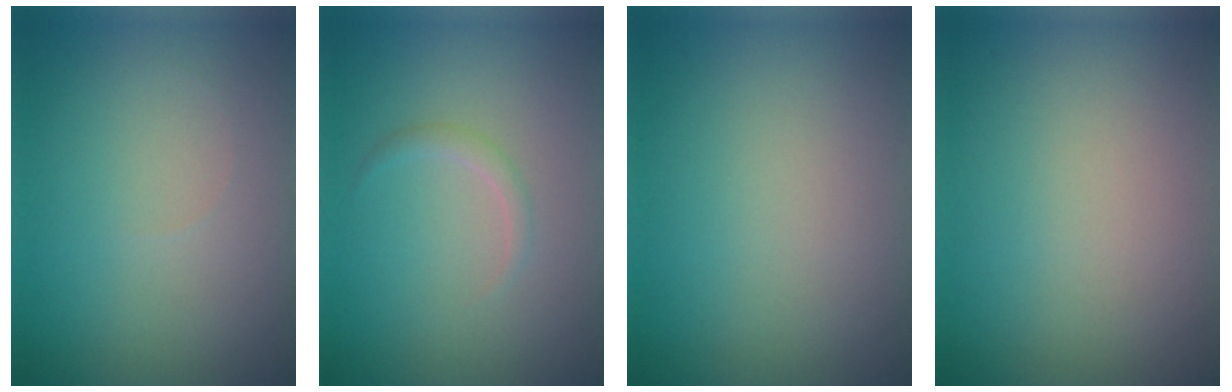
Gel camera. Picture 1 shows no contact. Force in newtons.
{"total": 0.9, "press": 0.9, "slide": 0.0}
{"total": 0.0}
{"total": 0.0}